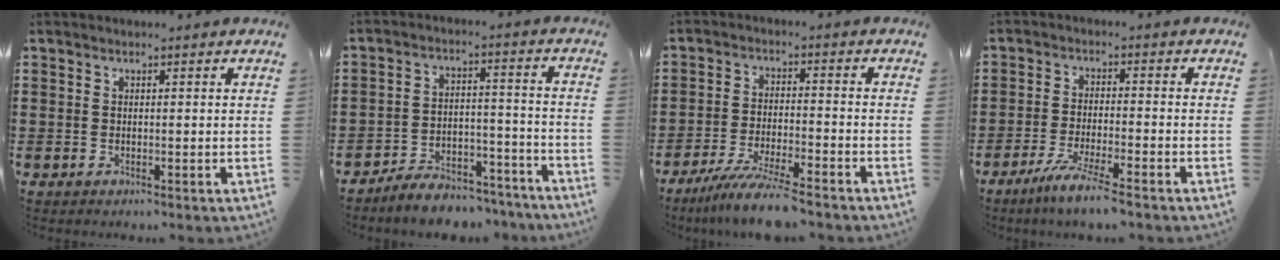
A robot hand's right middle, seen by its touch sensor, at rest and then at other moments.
{"total": 6.5, "force": [-6.3, 1.1, 1.0], "torque": [-0.010, 0.018, -0.122]}
{"total": 7.2, "force": [-6.2, -0.1, 3.7], "torque": [-0.080, -0.015, -0.119]}
{"total": 5.4, "force": [-4.4, -0.2, 3.1], "torque": [-0.068, -0.018, -0.084]}